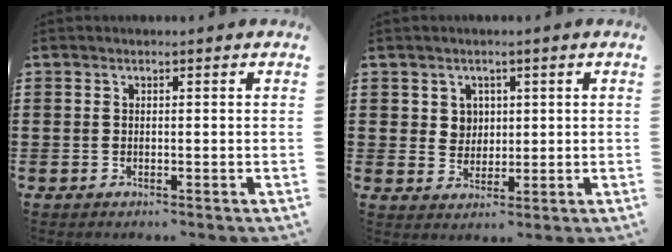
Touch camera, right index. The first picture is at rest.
{"total": 3.1, "force": [1.4, 2.6, 0.8], "torque": [-0.028, 0.009, 0.026]}